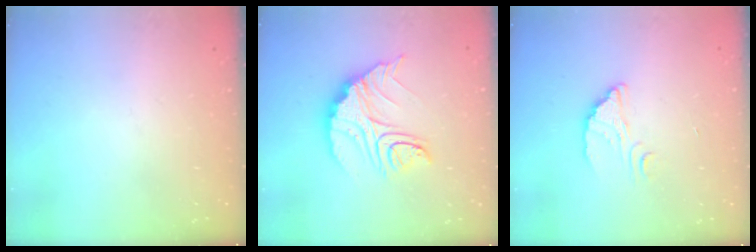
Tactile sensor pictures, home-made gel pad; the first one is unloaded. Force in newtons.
{"total": 13.6, "press": 13.6, "slide": 1.0}
{"total": 2.7, "press": 2.7, "slide": 0.1}